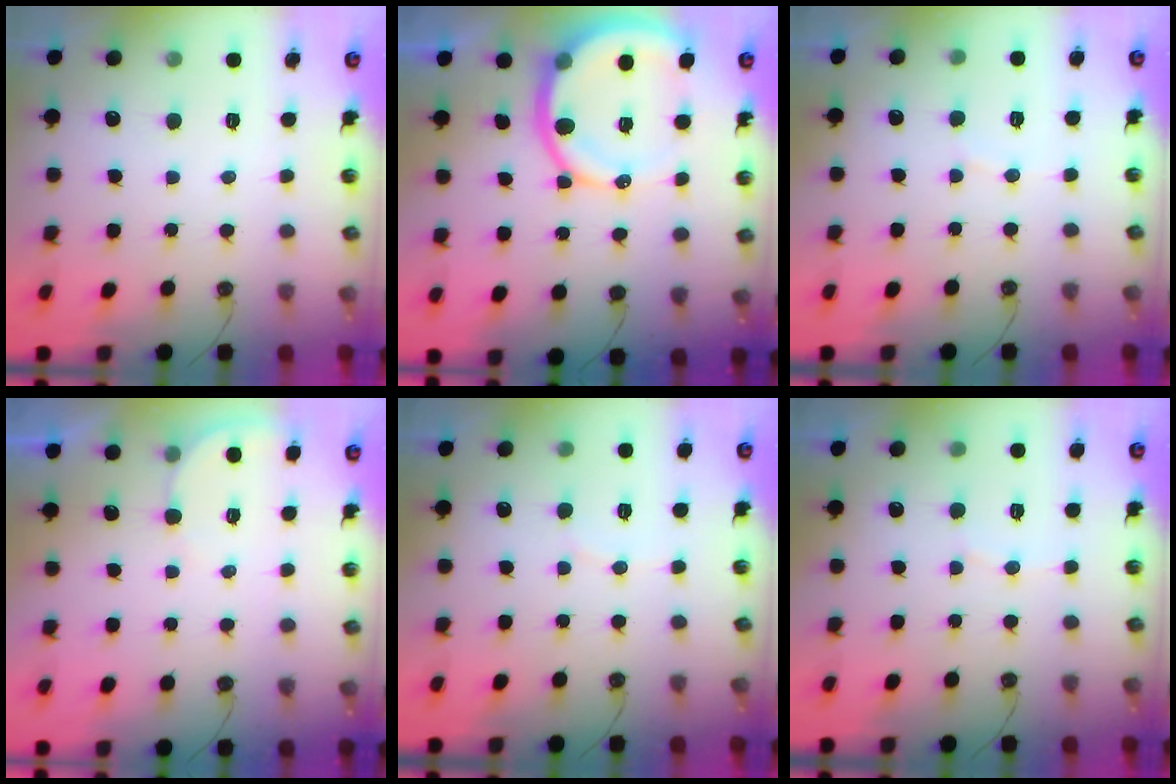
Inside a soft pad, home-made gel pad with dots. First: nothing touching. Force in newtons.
{"total": 14.5, "press": 14.4, "slide": 1.8}
{"total": 3.8, "press": 3.8, "slide": 0.4}
{"total": 2.6, "press": 2.6, "slide": 0.2}
{"total": 3.2, "press": 3.2, "slide": 0.4}
{"total": 4.2, "press": 3.9, "slide": 1.6}